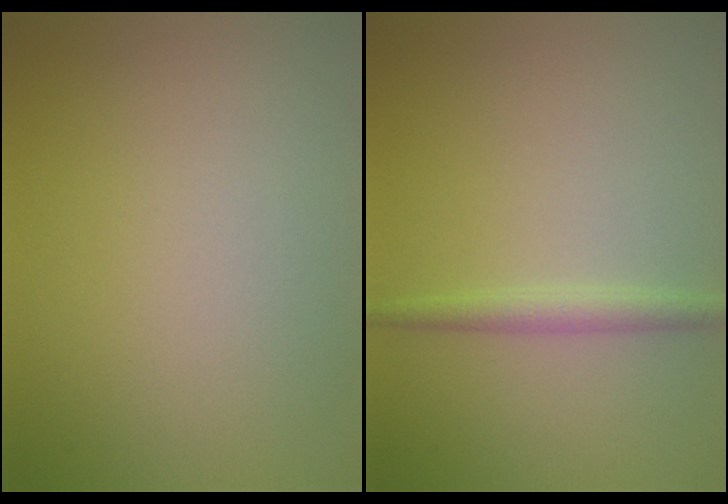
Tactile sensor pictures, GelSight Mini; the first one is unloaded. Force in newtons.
{"total": 1.8, "press": 1.8, "slide": 0.0}